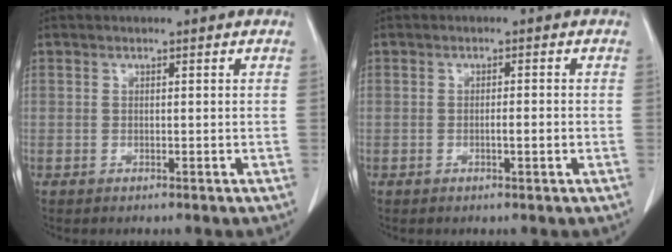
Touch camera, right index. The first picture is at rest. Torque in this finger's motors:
{"motor_torque": [0.22, -0.15, 0.18, 0.03]}